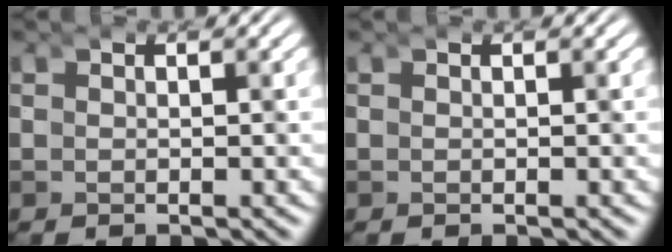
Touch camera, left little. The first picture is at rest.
{"total": 0.0}